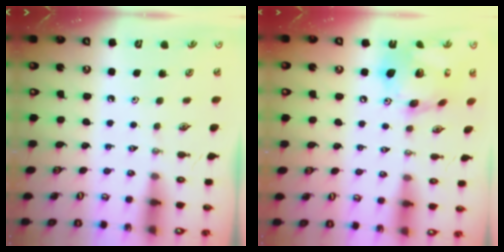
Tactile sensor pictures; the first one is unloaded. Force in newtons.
{"total": 17.0, "press": 16.9, "slide": 1.9}